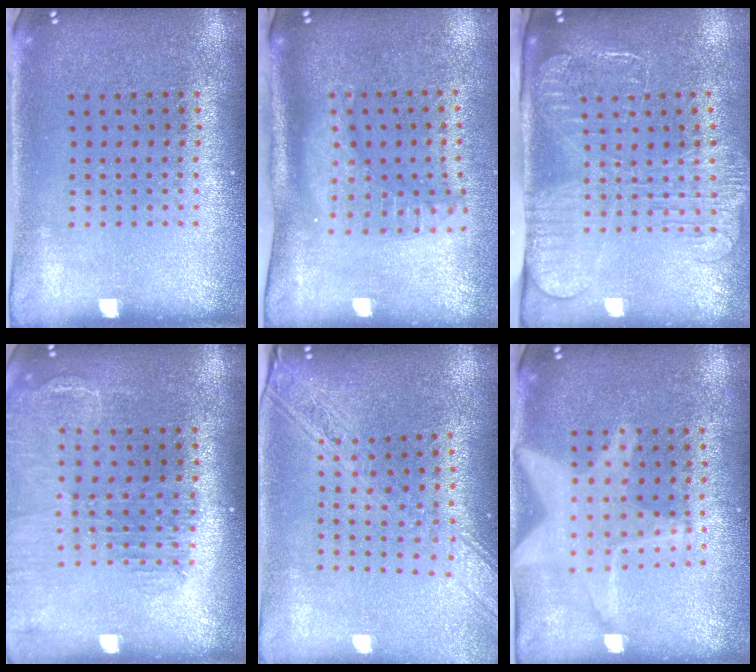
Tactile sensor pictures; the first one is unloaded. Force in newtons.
{"total": 2.0, "press": 1.6, "slide": 1.3}
{"total": 2.6, "press": 2.0, "slide": 1.6}
{"total": 1.5, "press": 1.4, "slide": 0.2}
{"total": 2.1, "press": 1.8, "slide": 1.1}
{"total": 2.3, "press": 2.3, "slide": 0.3}